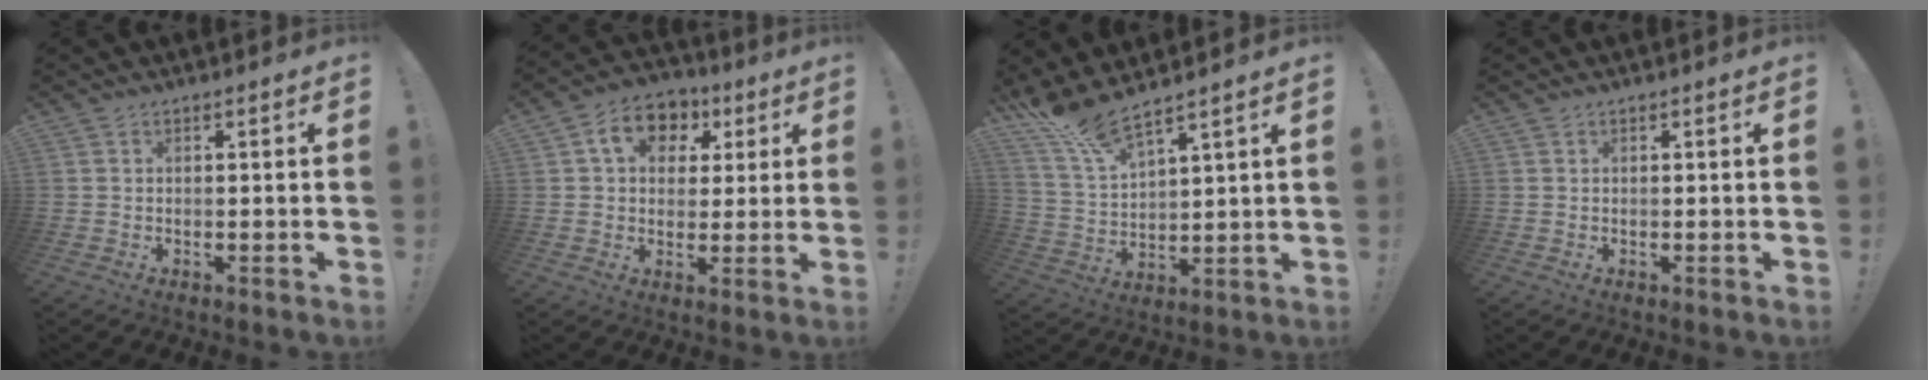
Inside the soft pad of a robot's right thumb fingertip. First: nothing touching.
{"total": 11.6, "force": [4.1, 9.0, 6.1], "torque": [-0.094, 0.001, 0.080]}
{"total": 10.2, "force": [9.1, 1.1, 4.6], "torque": [-0.107, -0.057, 0.167]}
{"total": 0.0}